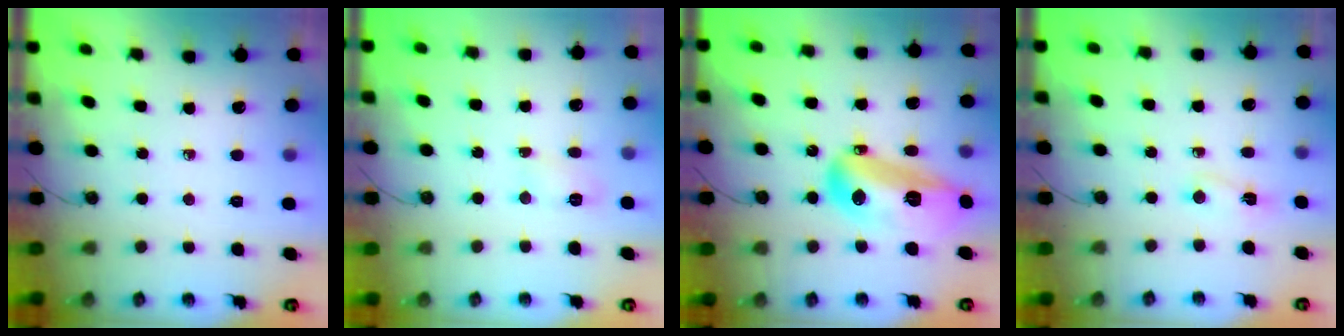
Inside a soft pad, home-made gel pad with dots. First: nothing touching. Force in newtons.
{"total": 4.0, "press": 3.9, "slide": 0.5}
{"total": 18.3, "press": 18.3, "slide": 1.8}
{"total": 2.4, "press": 2.3, "slide": 0.7}